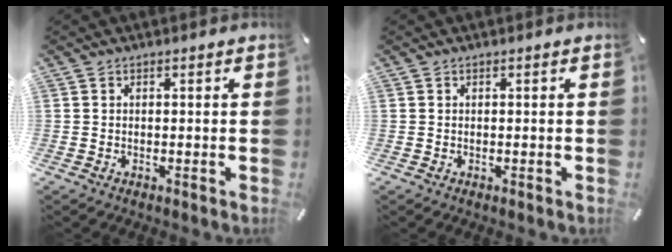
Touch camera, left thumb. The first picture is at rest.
{"total": 0.0}